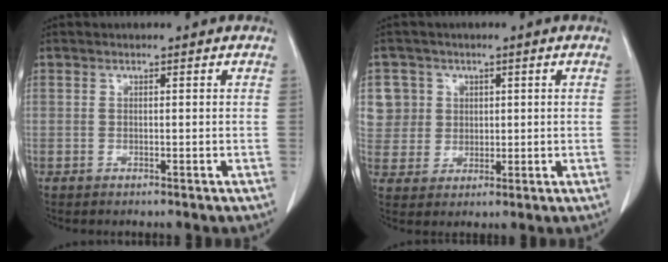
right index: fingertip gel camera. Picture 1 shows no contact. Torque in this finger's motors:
{"motor_torque": [-0.14, 0.24, -0.08, -0.01]}